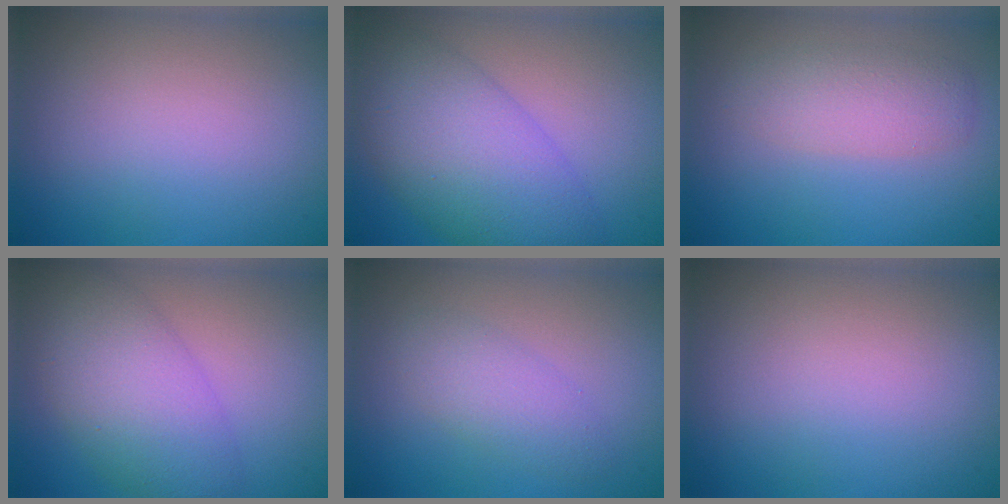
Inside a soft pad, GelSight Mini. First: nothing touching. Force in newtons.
{"total": 7.5, "press": 7.5, "slide": 0.3}
{"total": 3.0, "press": 3.0, "slide": 0.2}
{"total": 6.4, "press": 6.4, "slide": 0.2}
{"total": 2.7, "press": 2.7, "slide": 0.1}
{"total": 0.0}